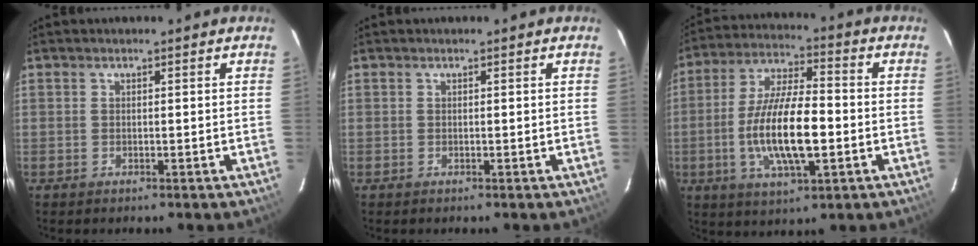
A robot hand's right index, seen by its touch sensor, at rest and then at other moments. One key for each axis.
{"total": 0.0}
{"total": 15.2, "fx": -3.1, "fy": 4.6, "fz": 14.1, "tx": -0.280, "ty": -0.005, "tz": -0.056}